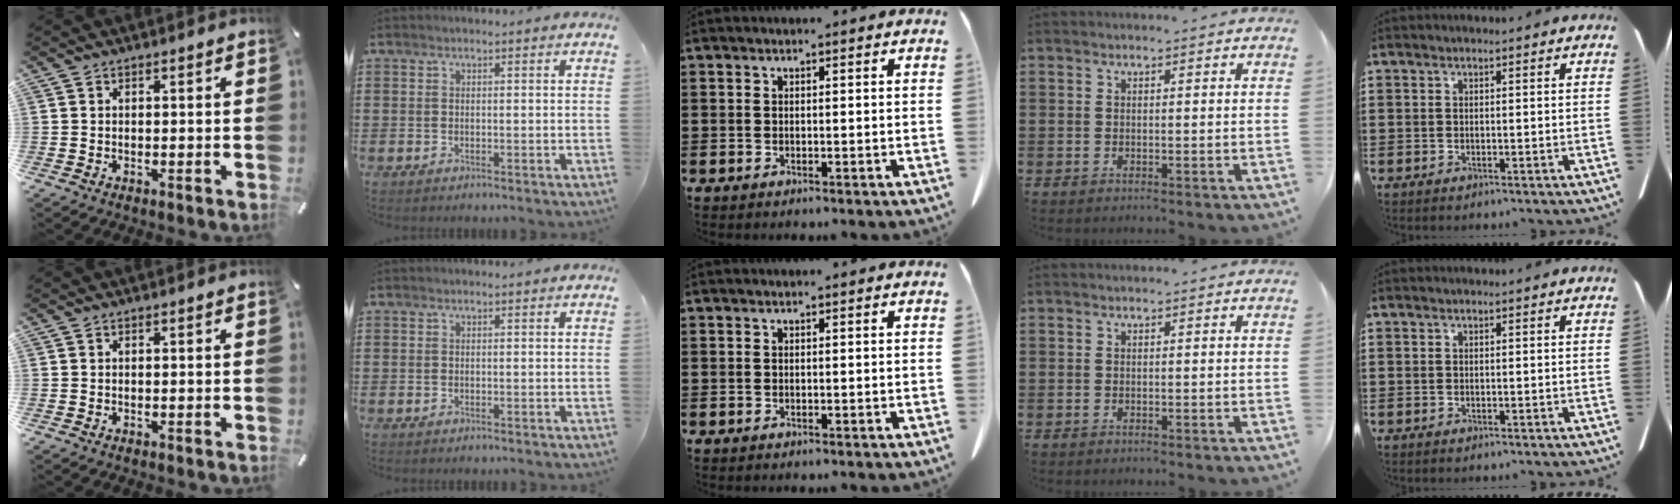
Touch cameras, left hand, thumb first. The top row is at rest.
{}